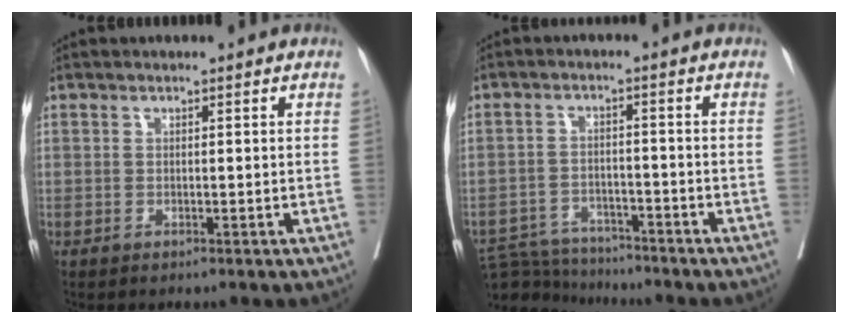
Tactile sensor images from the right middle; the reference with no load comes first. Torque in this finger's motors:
{"motor_torque": [-0.69, -0.61, -0.22, -0.04]}